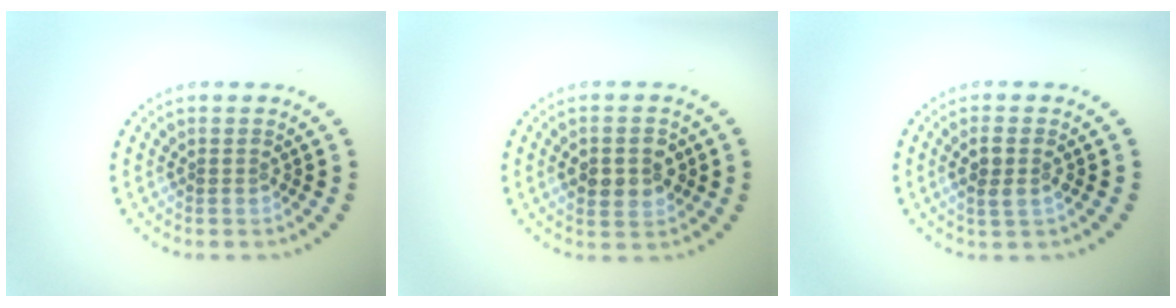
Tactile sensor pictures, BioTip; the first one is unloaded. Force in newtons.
{"total": 3.6, "press": 3.5, "slide": 0.2}
{"total": 2.0, "press": 1.9, "slide": 0.7}